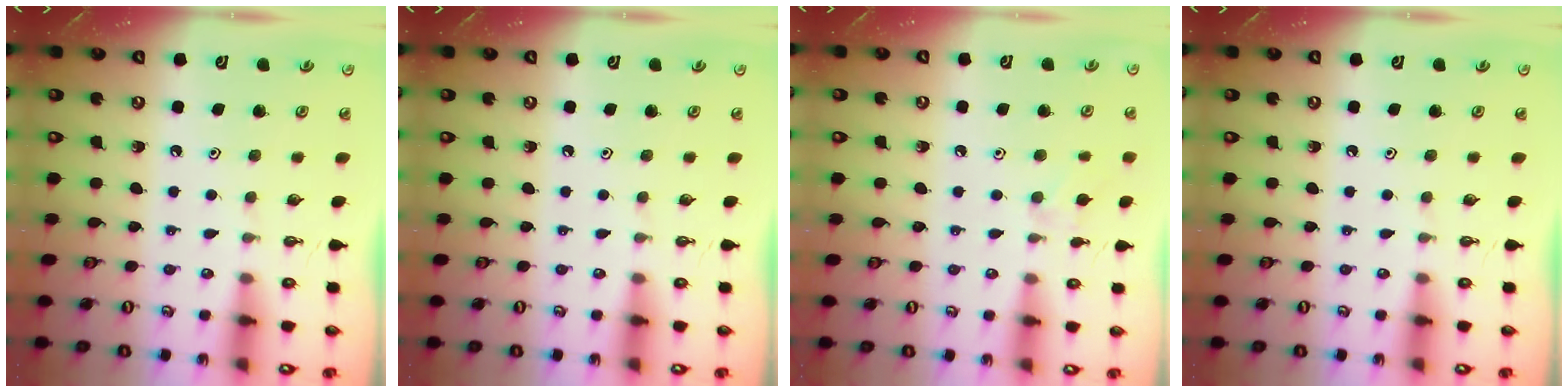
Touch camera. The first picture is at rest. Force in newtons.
{"total": 0.0}
{"total": 6.6, "press": 6.5, "slide": 0.8}
{"total": 0.0}